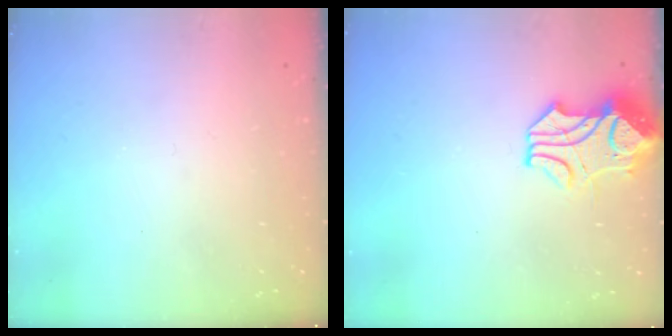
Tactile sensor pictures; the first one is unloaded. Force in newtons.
{"total": 2.2, "press": 1.9, "slide": 1.1}